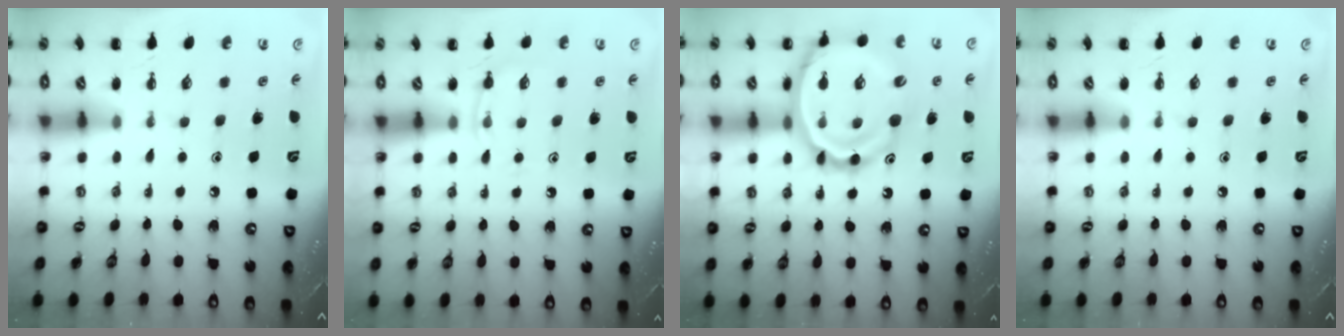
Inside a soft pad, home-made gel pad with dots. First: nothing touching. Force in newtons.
{"total": 4.8, "press": 4.5, "slide": 1.7}
{"total": 22.4, "press": 22.1, "slide": 3.8}
{"total": 0.0}